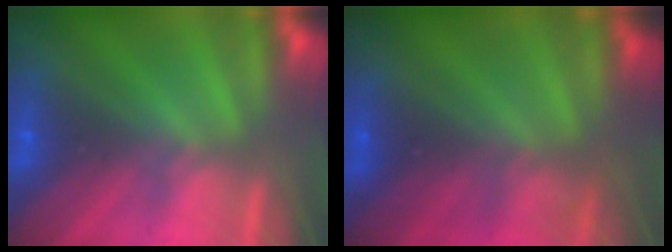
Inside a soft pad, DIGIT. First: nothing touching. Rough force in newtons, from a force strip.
{"total": 2.5}